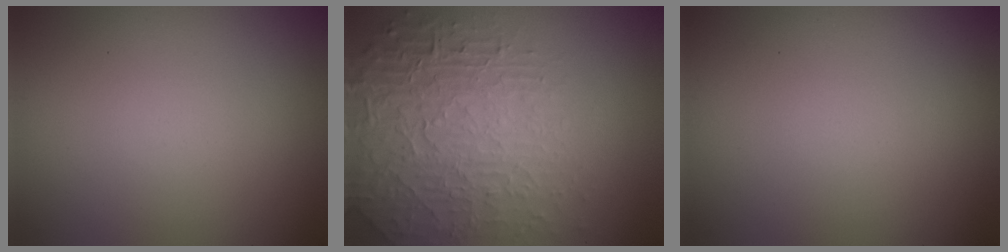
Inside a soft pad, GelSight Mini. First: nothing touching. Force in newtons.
{"total": 7.6, "press": 5.5, "slide": 5.2}
{"total": 0.0}